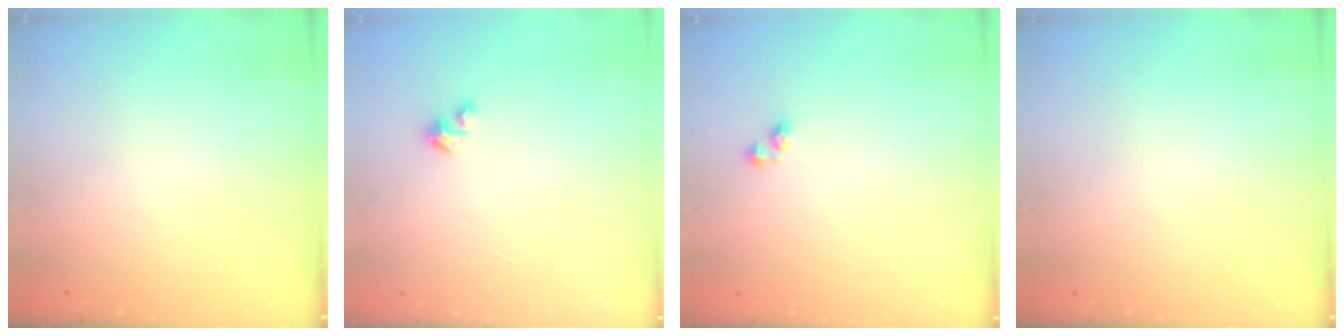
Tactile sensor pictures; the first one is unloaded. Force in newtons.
{"total": 2.7, "press": 2.7, "slide": 0.2}
{"total": 3.7, "press": 3.7, "slide": 0.5}
{"total": 0.0}